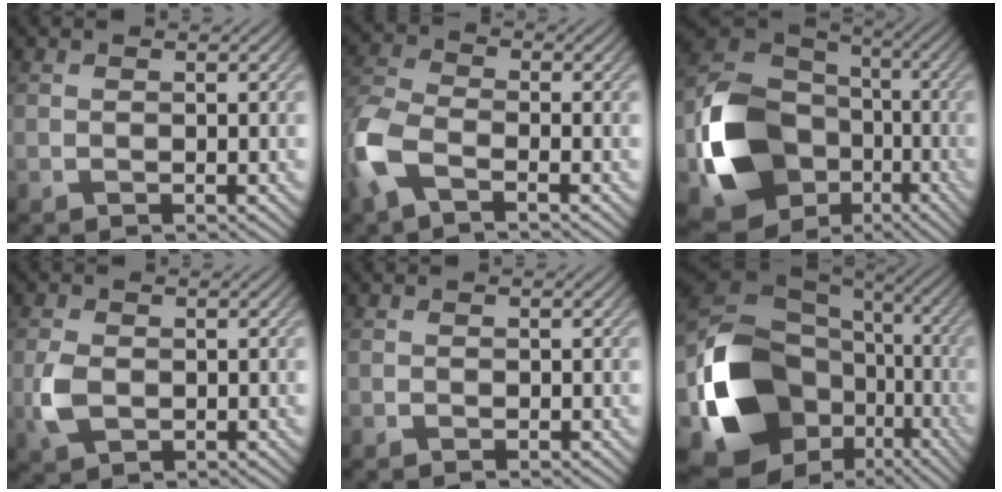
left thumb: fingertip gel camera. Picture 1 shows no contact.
{"total": 7.0, "force": [-3.4, 3.3, 5.2], "torque": [-0.131, -0.006, -0.090]}
{"total": 15.1, "force": [-4.5, 12.0, 8.0], "torque": [-0.179, -0.036, -0.094]}
{"total": 3.5, "force": [-0.5, 2.4, 2.5], "torque": [-0.066, -0.005, -0.015]}
{"total": 0.0}
{"total": 17.5, "force": [-4.8, 13.6, 10.0], "torque": [-0.222, -0.036, -0.084]}